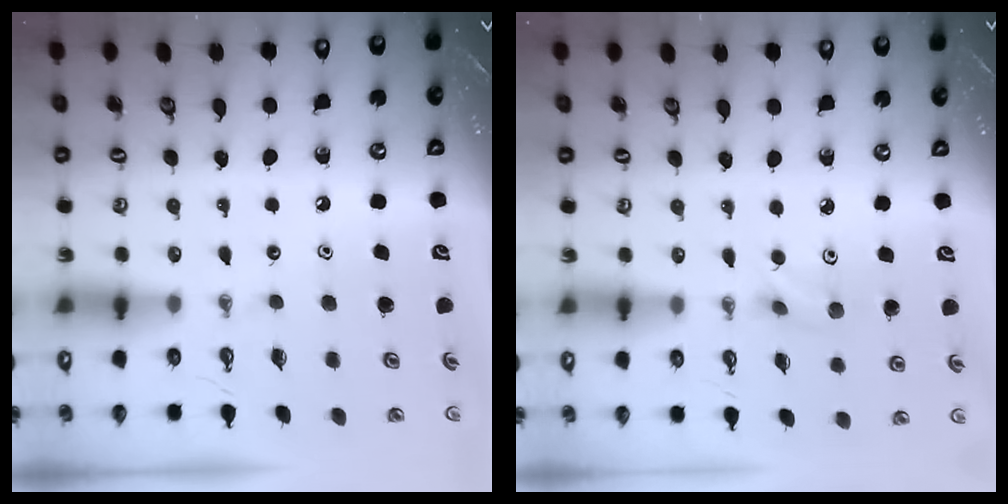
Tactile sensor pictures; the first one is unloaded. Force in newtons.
{"total": 3.6, "press": 3.5, "slide": 0.7}